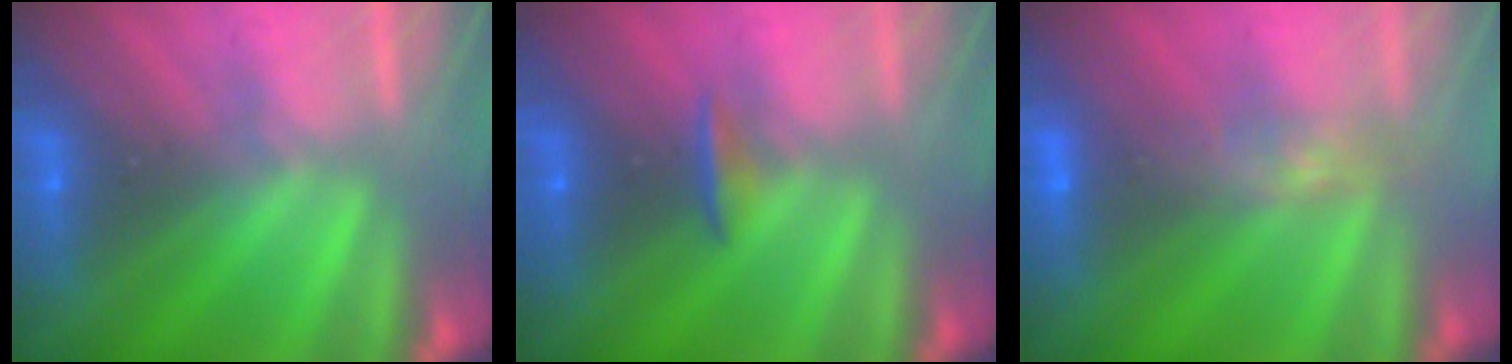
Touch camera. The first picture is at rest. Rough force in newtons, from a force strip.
{"total": 1.5}
{"total": 8.4}